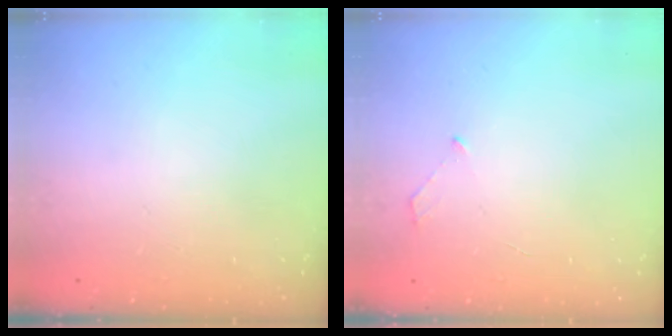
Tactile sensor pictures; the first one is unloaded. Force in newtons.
{"total": 4.6, "press": 4.6, "slide": 0.8}